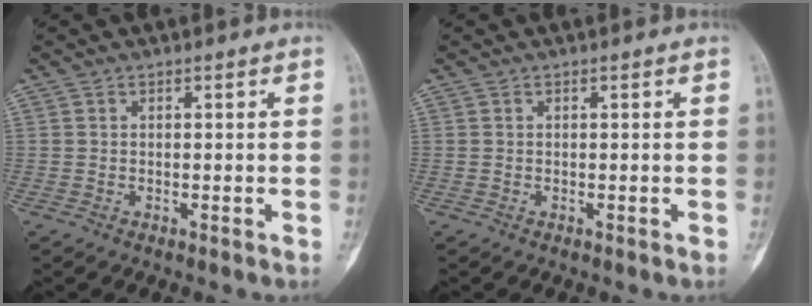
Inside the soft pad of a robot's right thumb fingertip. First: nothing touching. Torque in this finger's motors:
{"motor_torque": [1.23, 1.05, 0.00, 0.00, 0.05]}